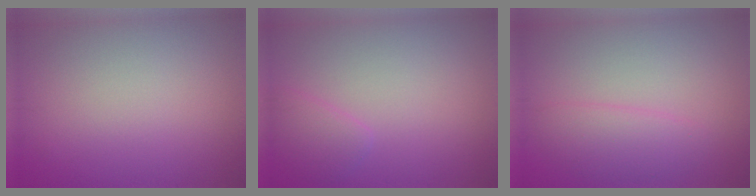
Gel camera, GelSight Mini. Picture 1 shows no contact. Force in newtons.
{"total": 1.5, "press": 1.5, "slide": 0.2}
{"total": 2.3, "press": 2.3, "slide": 0.0}